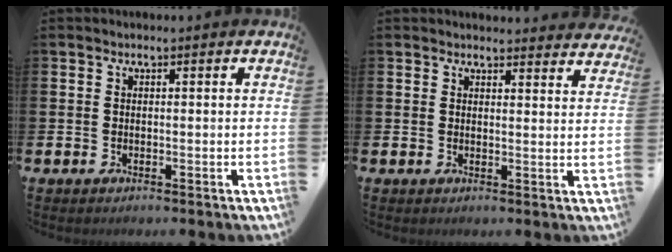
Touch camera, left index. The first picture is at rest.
{"total": 2.9, "force": [2.8, 0.4, -0.1], "torque": [0.007, -0.019, 0.050]}